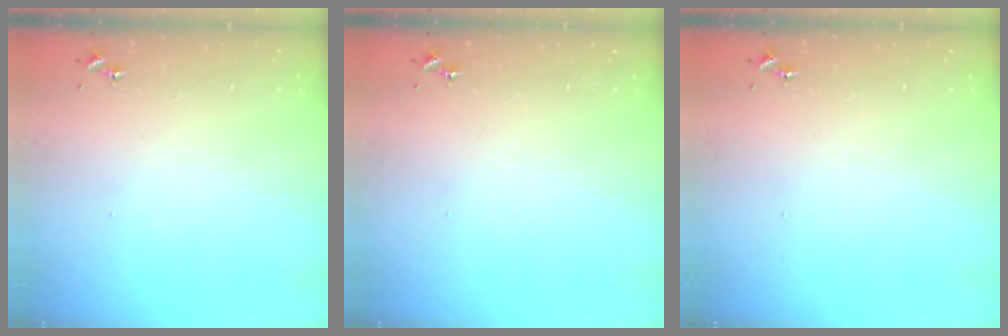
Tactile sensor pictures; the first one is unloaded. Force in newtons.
{"total": 0.0}
{"total": 0.0}